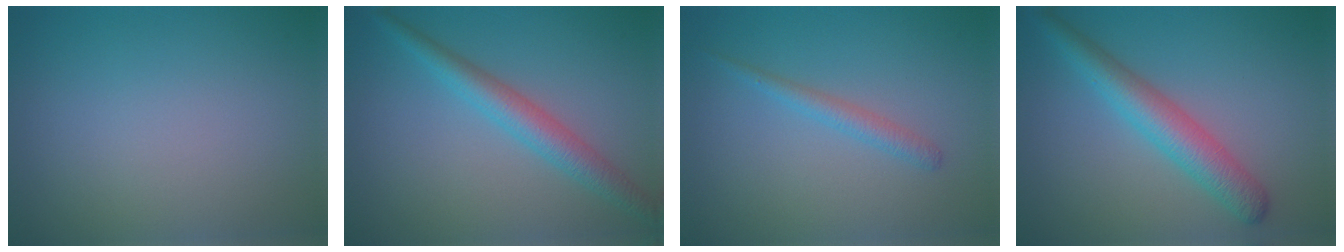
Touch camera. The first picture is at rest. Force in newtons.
{"total": 3.5, "press": 3.5, "slide": 0.1}
{"total": 1.5, "press": 1.5, "slide": 0.2}
{"total": 4.5, "press": 4.5, "slide": 0.1}